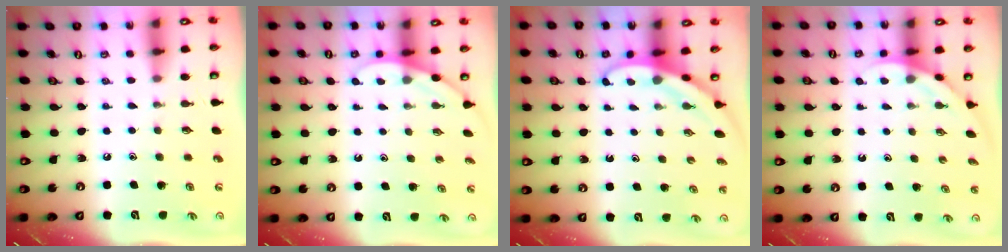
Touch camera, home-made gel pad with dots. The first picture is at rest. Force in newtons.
{"total": 2.8, "press": 2.8, "slide": 0.2}
{"total": 3.5, "press": 3.5, "slide": 0.2}
{"total": 2.6, "press": 2.6, "slide": 0.1}